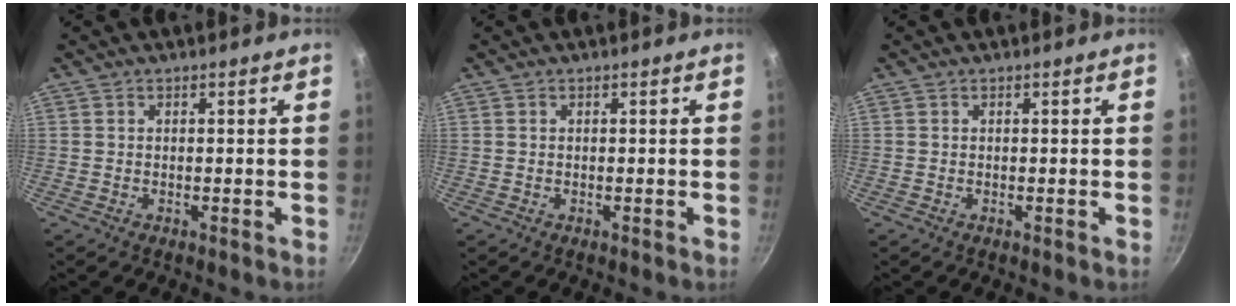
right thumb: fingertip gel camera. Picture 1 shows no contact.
{"total": 0.0}
{"total": 0.0}